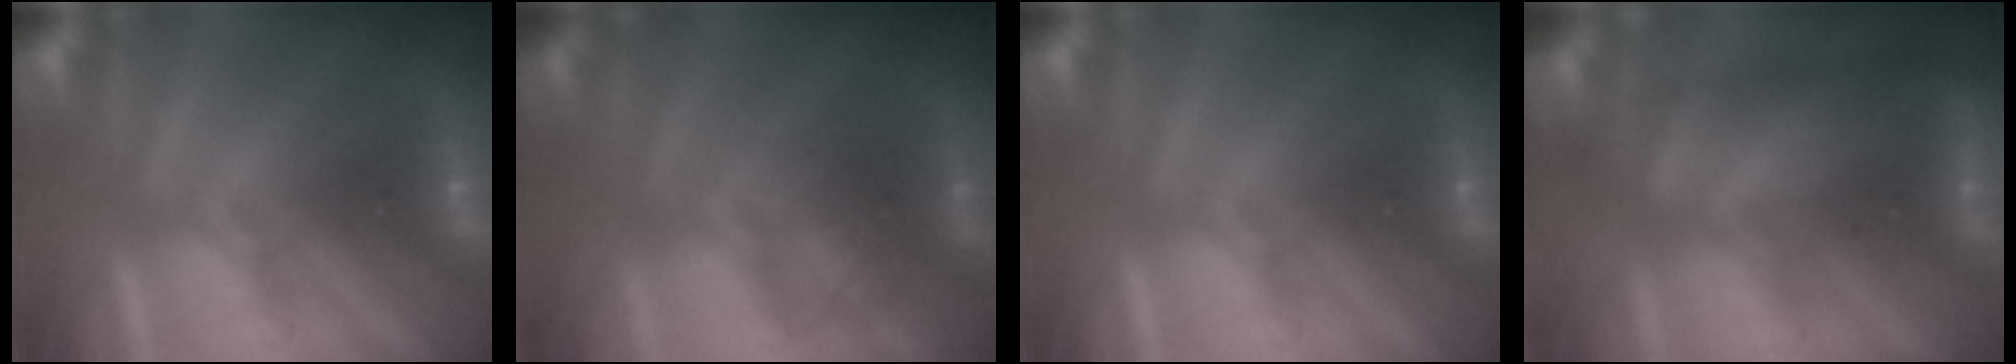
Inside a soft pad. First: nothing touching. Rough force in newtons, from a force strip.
{"total": 2.0}
{"total": 0.0}
{"total": 7.3}